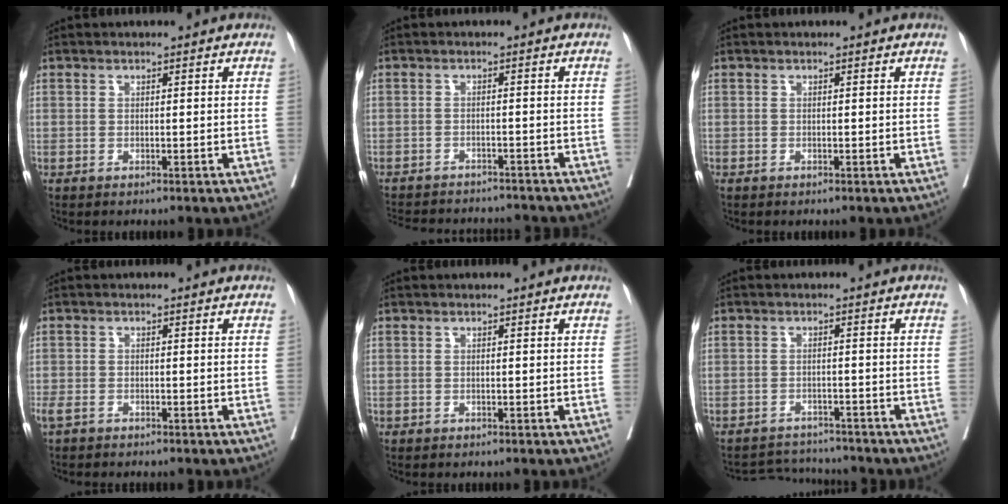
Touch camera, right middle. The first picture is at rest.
{"total": 13.6, "force": [-12.5, 3.5, 3.8], "torque": [-0.083, 0.002, -0.161]}
{"total": 0.0}
{"total": 2.3, "force": [-1.9, 0.8, 0.9], "torque": [-0.026, -0.005, -0.033]}
{"total": 0.6, "force": [0.2, -0.1, -0.6], "torque": [0.007, 0.006, 0.002]}
{"total": 4.8, "force": [-4.8, 0.2, -0.7], "torque": [0.009, 0.005, -0.075]}